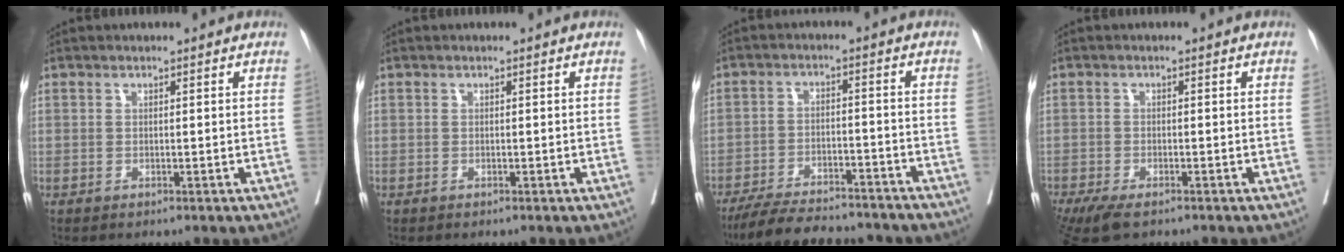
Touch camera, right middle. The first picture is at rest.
{"total": 0.0}
{"total": 15.9, "force": [-14.2, 3.3, 6.4], "torque": [-0.111, -0.004, -0.204]}
{"total": 7.3, "force": [-5.5, 2.1, 4.3], "torque": [-0.072, -0.016, -0.092]}